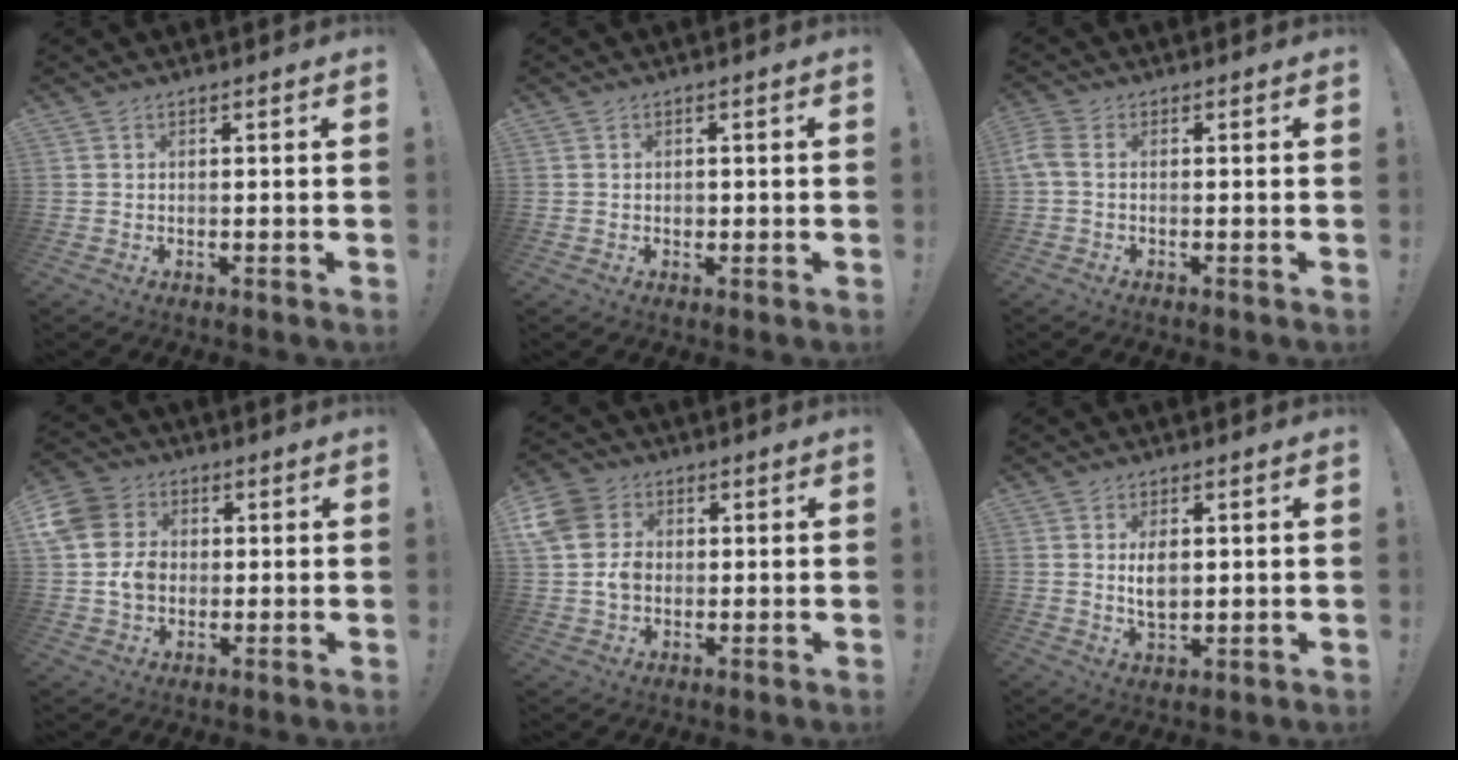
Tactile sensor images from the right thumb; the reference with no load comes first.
{"total": 0.9, "force": [-0.3, 0.9, 0.3], "torque": [-0.004, 0.002, -0.005]}
{"total": 2.6, "force": [-0.3, 1.2, 2.3], "torque": [-0.047, -0.002, -0.004]}
{"total": 10.4, "force": [0.2, 9.2, 4.8], "torque": [-0.083, 0.001, 0.006]}
{"total": 9.5, "force": [0.5, 8.3, 4.6], "torque": [-0.087, 0.000, 0.012]}
{"total": 5.4, "force": [1.0, 3.1, 4.3], "torque": [-0.076, -0.006, 0.011]}